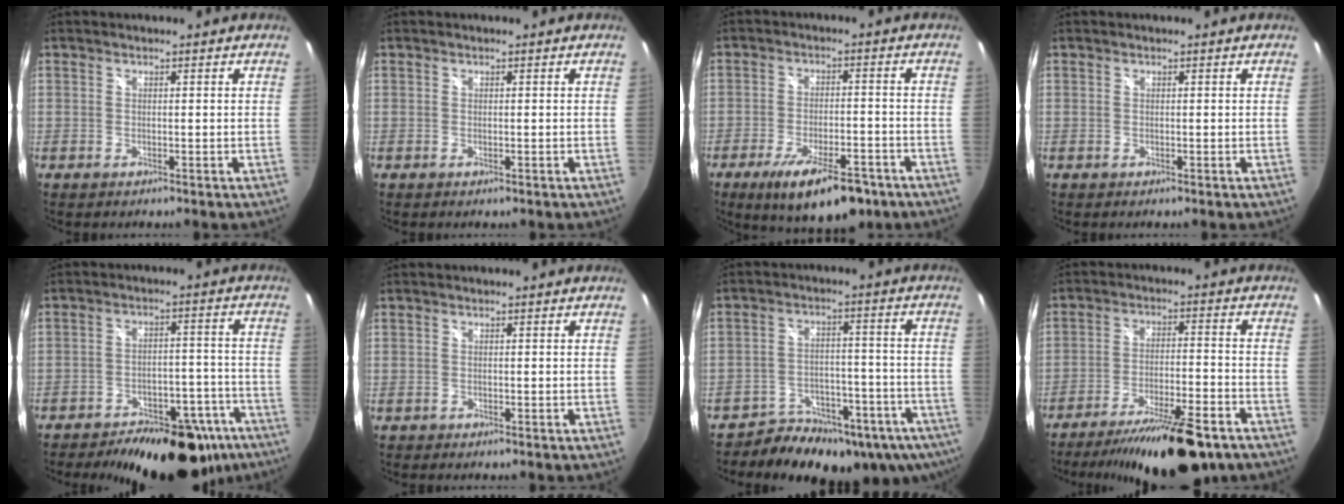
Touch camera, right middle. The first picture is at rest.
{"total": 0.0}
{"total": 13.8, "force": [-9.0, 4.6, 9.4], "torque": [-0.172, -0.025, -0.135]}
{"total": 0.0}
{"total": 23.4, "force": [-17.9, 10.1, 11.3], "torque": [-0.174, 0.016, -0.211]}
{"total": 0.0}
{"total": 20.0, "force": [-13.9, 10.1, 10.2], "torque": [-0.176, -0.013, -0.173]}
{"total": 18.9, "force": [-14.6, 4.3, 11.2], "torque": [-0.194, -0.024, -0.217]}